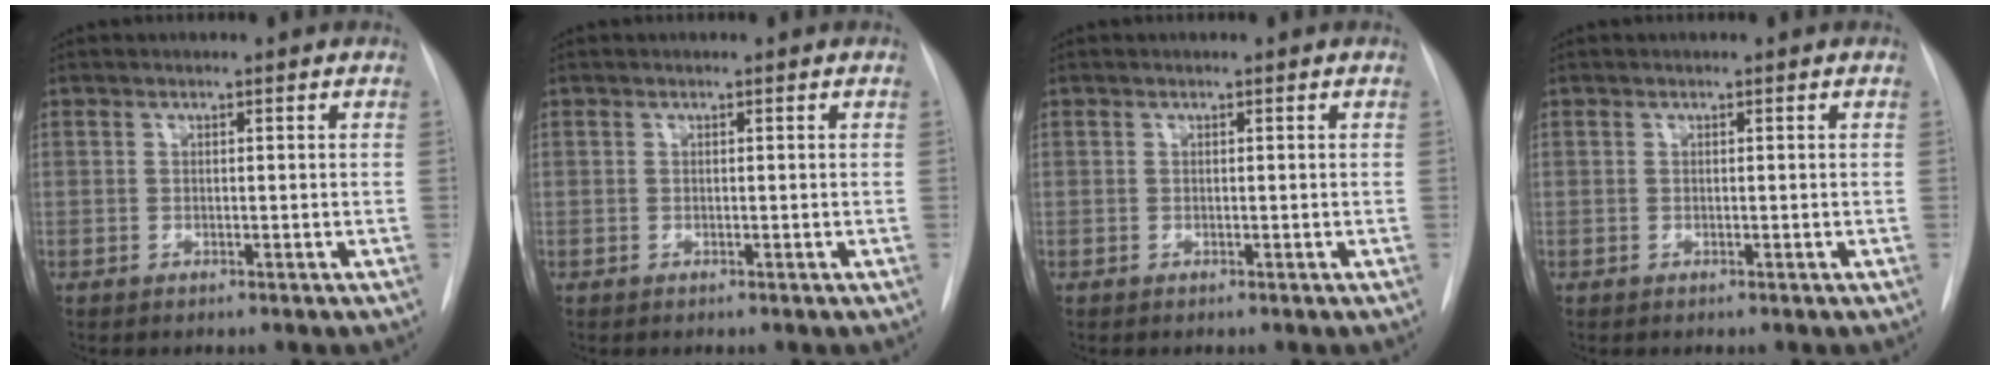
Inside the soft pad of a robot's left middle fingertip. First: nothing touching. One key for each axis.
{"total": 0.0}
{"total": 0.0}
{"total": 0.0}